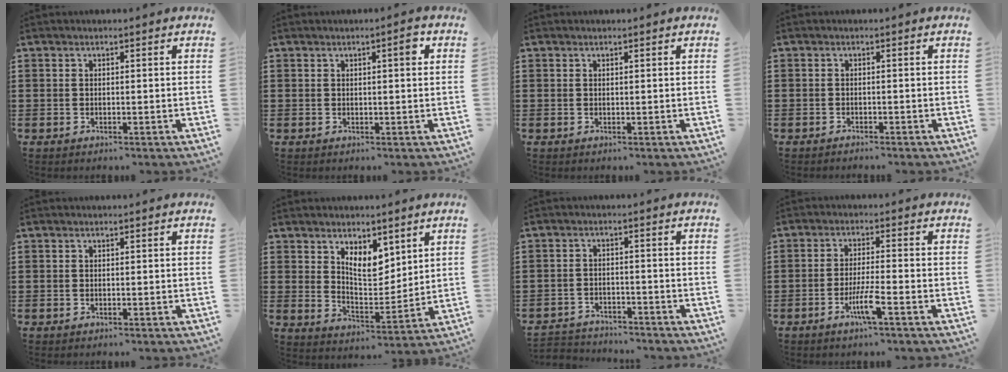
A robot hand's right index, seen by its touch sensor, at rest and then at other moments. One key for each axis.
{"total": 2.1, "fx": 0.8, "fy": 0.4, "fz": 1.9, "tx": -0.030, "ty": 0.003, "tz": 0.010}
{"total": 0.0}
{"total": 0.8, "fx": -0.8, "fy": 0.0, "fz": 0.1, "tx": -0.003, "ty": -0.001, "tz": -0.016}
{"total": 0.0}
{"total": 6.9, "fx": 4.7, "fy": 3.3, "fz": 3.8, "tx": -0.072, "ty": -0.017, "tz": 0.083}
{"total": 2.8, "fx": -2.8, "fy": 0.3, "fz": -0.2, "tx": -0.006, "ty": -0.003, "tz": -0.061}
{"total": 4.8, "fx": -2.5, "fy": 0.0, "fz": 4.1, "tx": -0.082, "ty": -0.014, "tz": -0.046}